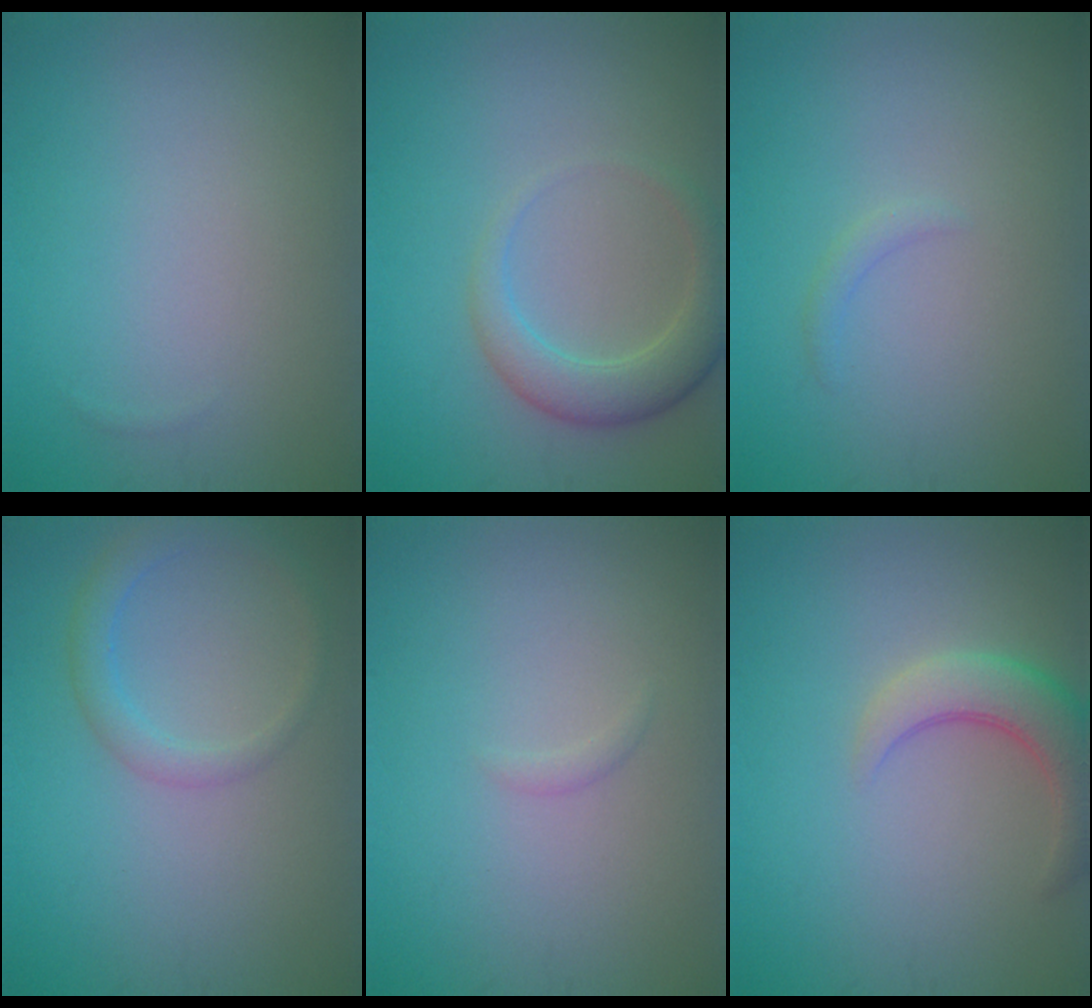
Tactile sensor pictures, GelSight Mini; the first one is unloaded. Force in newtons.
{"total": 3.7, "press": 3.7, "slide": 0.4}
{"total": 0.8, "press": 0.8, "slide": 0.1}
{"total": 2.3, "press": 2.3, "slide": 0.1}
{"total": 0.5, "press": 0.5, "slide": 0.0}
{"total": 4.2, "press": 4.2, "slide": 0.4}